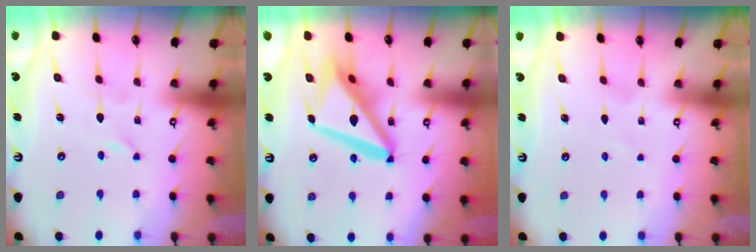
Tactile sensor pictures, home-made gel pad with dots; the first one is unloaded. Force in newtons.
{"total": 16.4, "press": 16.3, "slide": 2.0}
{"total": 1.8, "press": 1.7, "slide": 0.3}